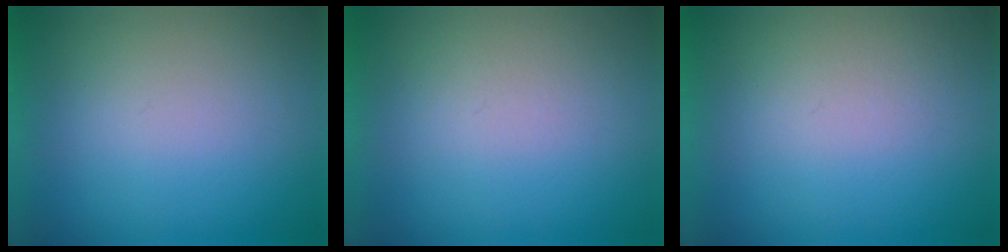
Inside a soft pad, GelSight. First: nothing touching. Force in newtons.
{"total": 1.3}
{"total": 1.7}